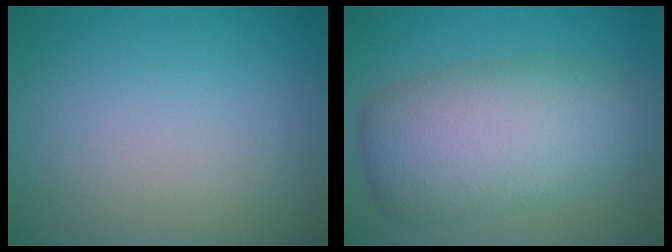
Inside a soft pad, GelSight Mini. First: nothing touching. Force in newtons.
{"total": 8.7, "press": 8.7, "slide": 0.4}